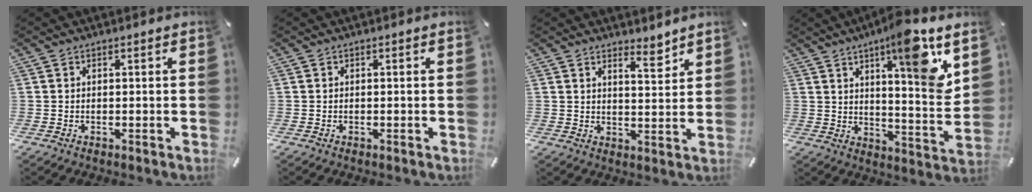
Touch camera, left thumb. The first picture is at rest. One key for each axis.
{"total": 0.0}
{"total": 5.2, "fx": 4.6, "fy": 1.4, "fz": 2.0, "tx": -0.010, "ty": -0.041, "tz": 0.077}
{"total": 14.4, "fx": 8.9, "fy": 1.8, "fz": 11.2, "tx": -0.155, "ty": -0.064, "tz": 0.132}